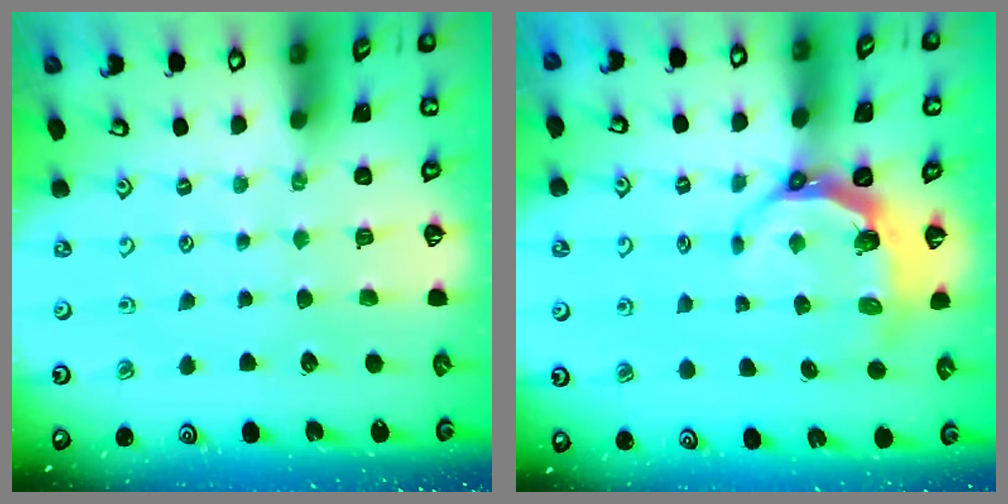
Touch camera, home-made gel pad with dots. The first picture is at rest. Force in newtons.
{"total": 6.2, "press": 5.3, "slide": 3.2}